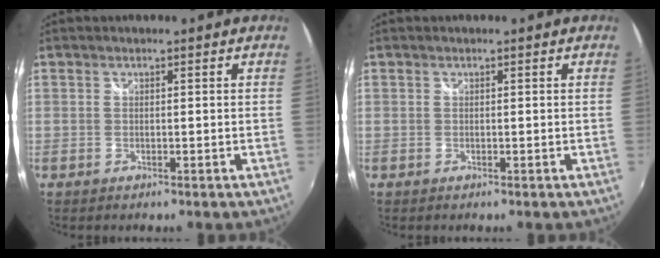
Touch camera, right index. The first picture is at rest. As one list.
[{"total": 0.0}]